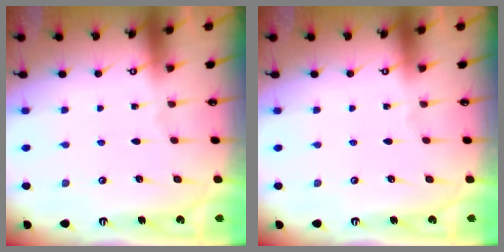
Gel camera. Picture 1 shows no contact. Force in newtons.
{"total": 0.0}